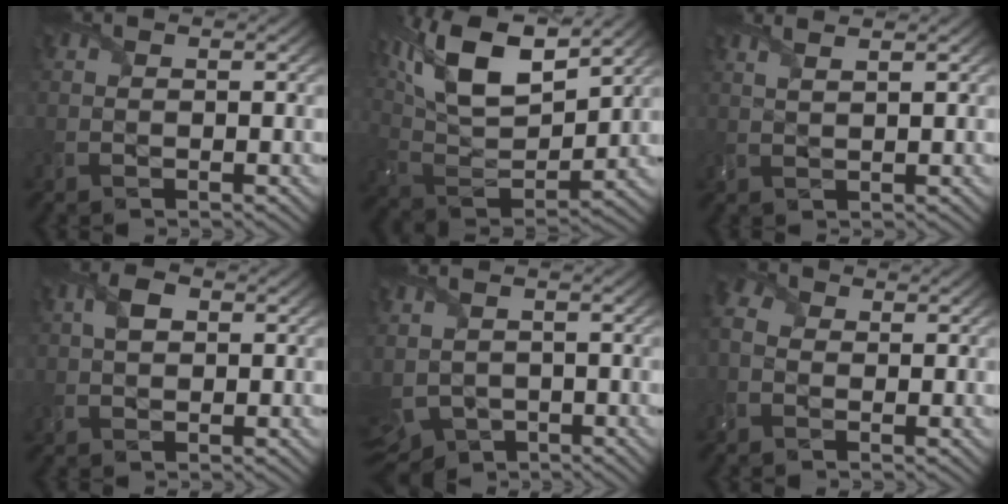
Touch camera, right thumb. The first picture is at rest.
{"total": 16.4, "force": [9.7, 6.6, 11.4], "torque": [-0.263, 0.029, 0.160]}
{"total": 2.7, "force": [1.8, 0.8, 1.8], "torque": [-0.024, 0.009, 0.018]}
{"total": 3.0, "force": [0.7, 1.8, 2.2], "torque": [-0.053, 0.006, 0.012]}
{"total": 4.8, "force": [-1.9, 3.2, 3.0], "torque": [-0.082, -0.030, -0.028]}
{"total": 3.3, "force": [-0.8, 2.6, 1.8], "torque": [-0.055, 0.000, -0.029]}